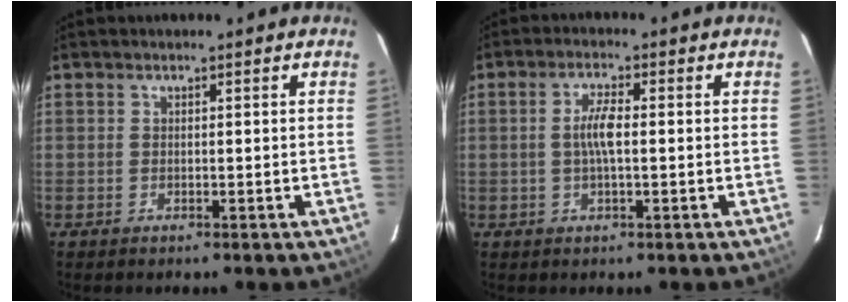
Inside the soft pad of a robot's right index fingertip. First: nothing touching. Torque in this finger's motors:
{"motor_torque": [0.86, 0.06, 0.37, 0.12]}